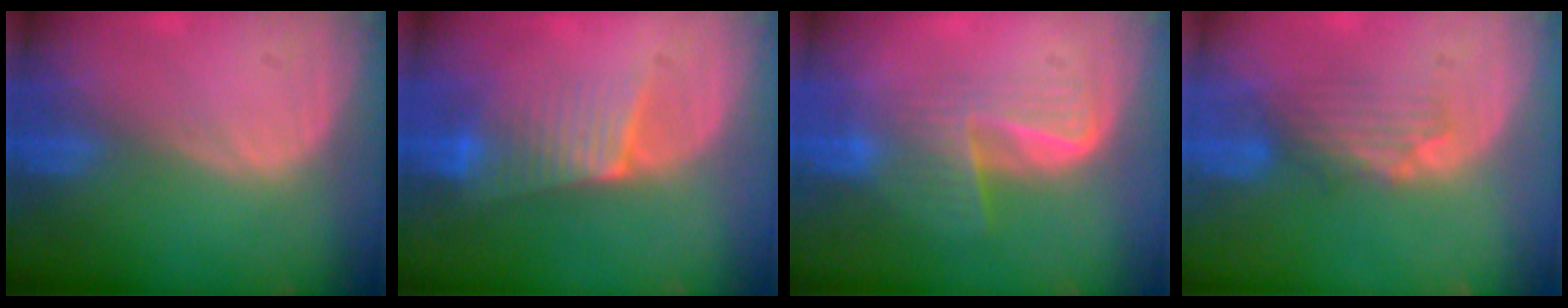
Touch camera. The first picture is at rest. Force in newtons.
{"total": 6.7, "press": 5.9, "slide": 3.1}
{"total": 7.1, "press": 5.8, "slide": 4.1}
{"total": 4.0, "press": 3.6, "slide": 1.5}